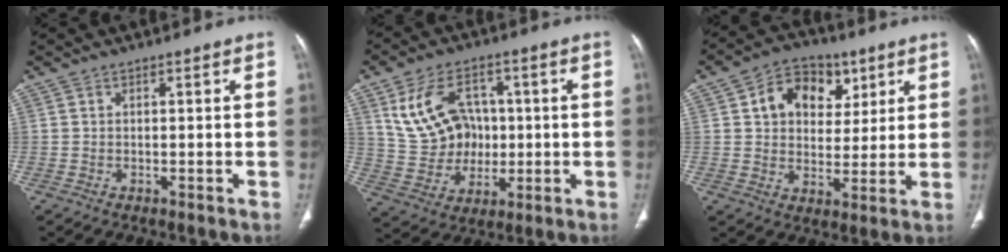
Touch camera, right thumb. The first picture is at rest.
{"total": 13.4, "force": [2.8, 10.7, 7.6], "torque": [-0.102, 0.005, 0.066]}
{"total": 12.3, "force": [4.8, 9.3, 6.5], "torque": [-0.060, -0.005, 0.077]}